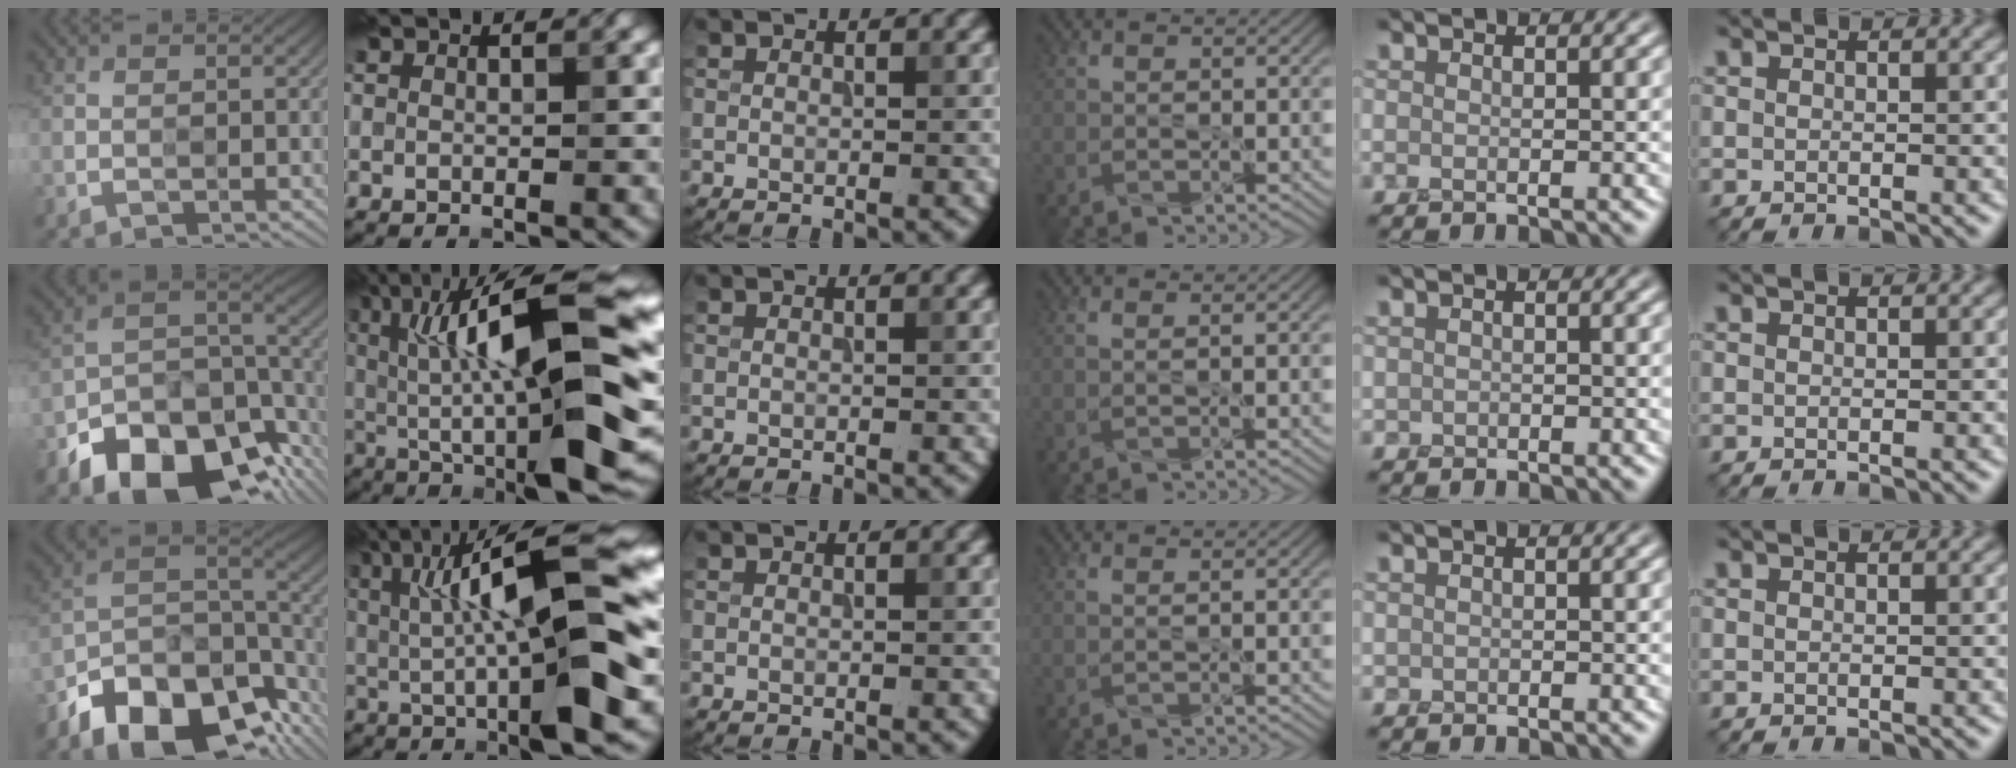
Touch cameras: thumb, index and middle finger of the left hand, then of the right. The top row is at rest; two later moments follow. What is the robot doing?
{"motion": "peel", "object": "tape"}